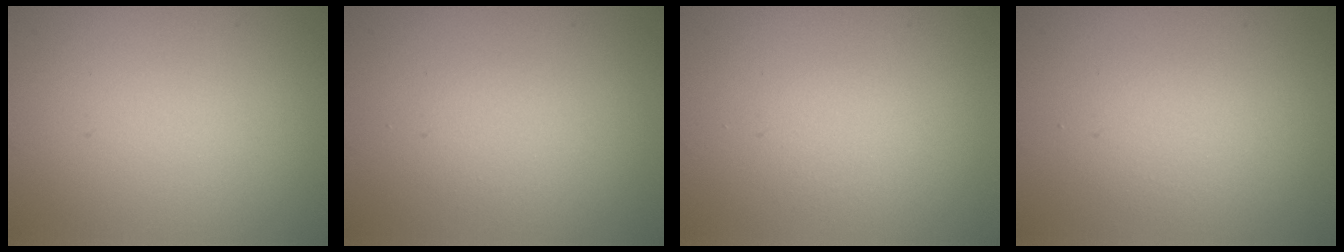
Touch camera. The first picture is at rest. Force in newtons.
{"total": 1.3, "press": 1.3, "slide": 0.1}
{"total": 1.3, "press": 1.3, "slide": 0.0}
{"total": 1.9, "press": 1.9, "slide": 0.1}